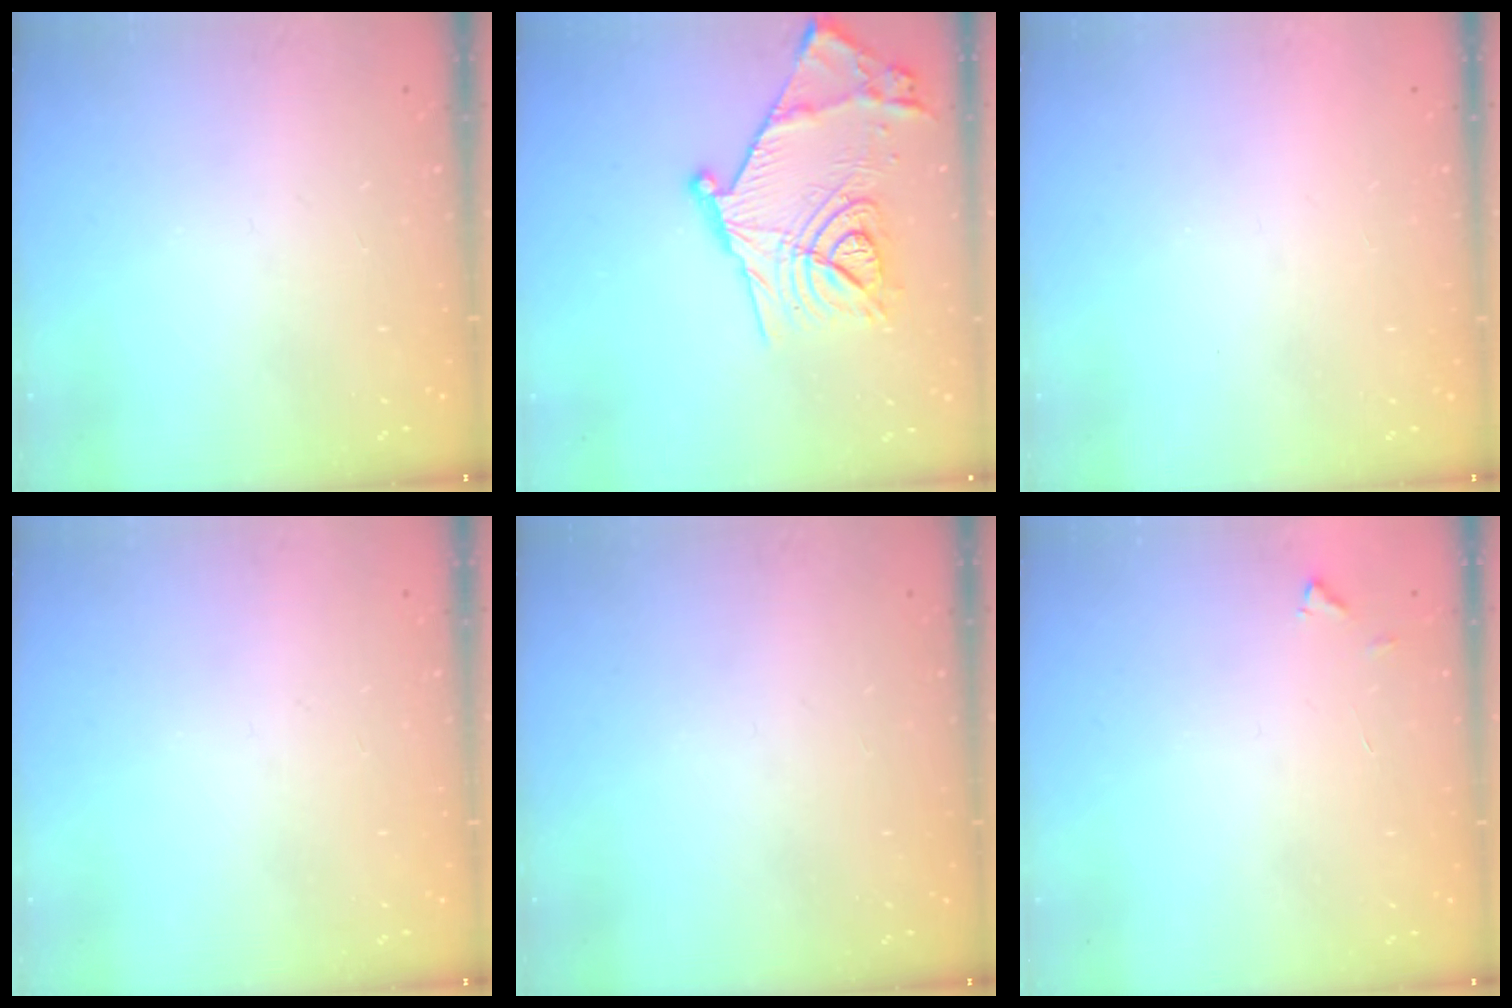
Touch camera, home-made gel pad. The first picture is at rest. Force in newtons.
{"total": 22.3, "press": 22.3, "slide": 1.1}
{"total": 1.5, "press": 1.5, "slide": 0.1}
{"total": 0.0}
{"total": 0.0}
{"total": 4.0, "press": 3.9, "slide": 0.2}